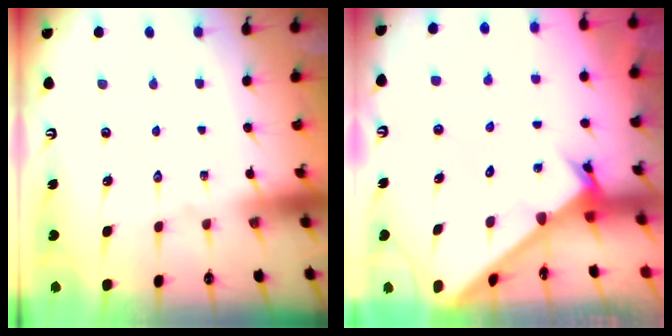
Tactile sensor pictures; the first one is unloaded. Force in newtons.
{"total": 2.2, "press": 2.2, "slide": 0.1}